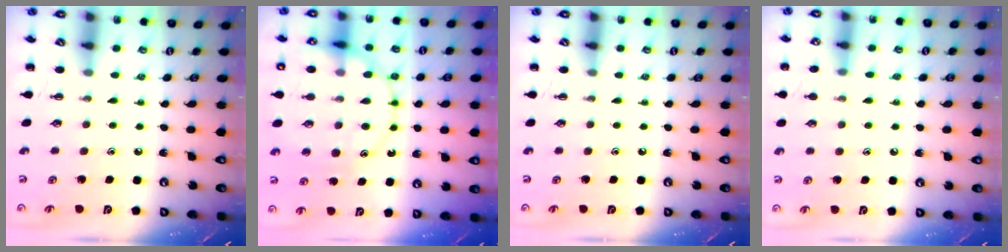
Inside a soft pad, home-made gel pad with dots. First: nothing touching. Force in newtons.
{"total": 18.3, "press": 18.2, "slide": 2.0}
{"total": 0.0}
{"total": 6.3, "press": 6.0, "slide": 2.0}